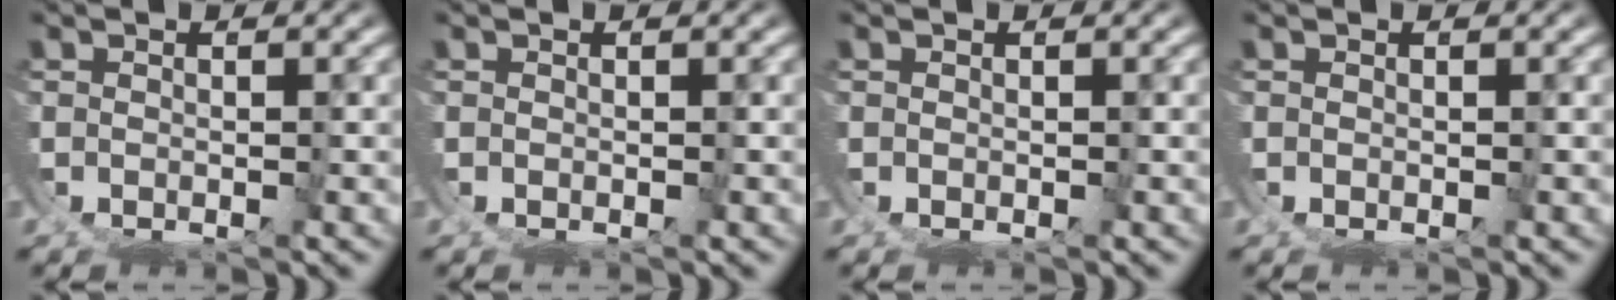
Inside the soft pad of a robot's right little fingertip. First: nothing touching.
{"total": 0.0}
{"total": 0.0}
{"total": 0.0}